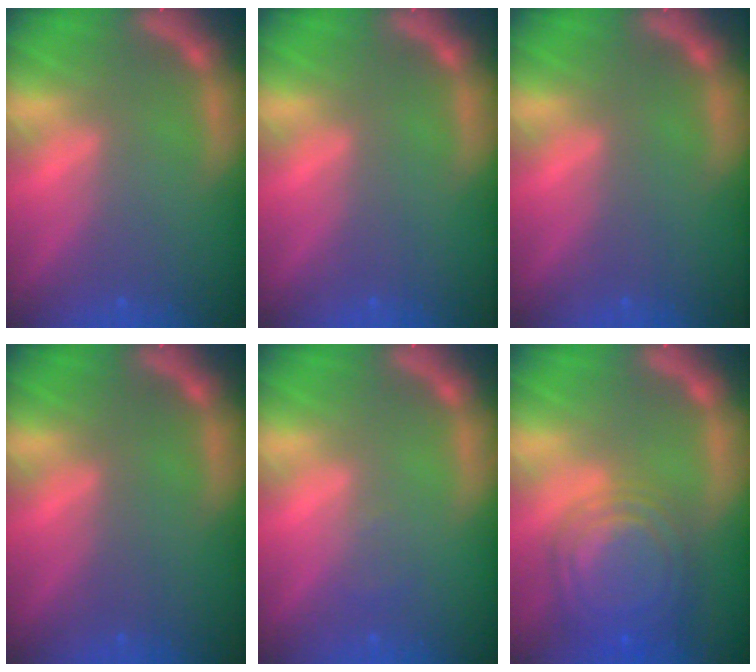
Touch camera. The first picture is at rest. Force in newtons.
{"total": 0.0}
{"total": 0.0}
{"total": 0.0}
{"total": 0.9}
{"total": 10.0}